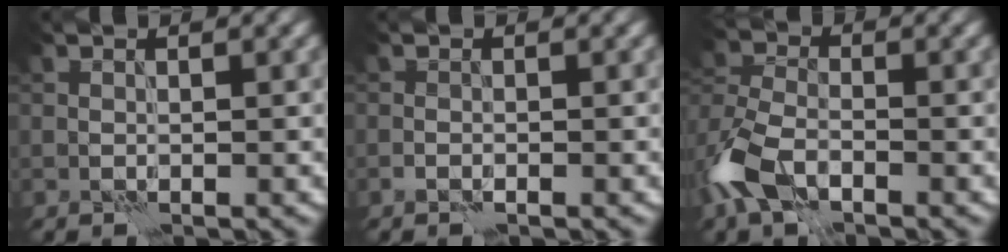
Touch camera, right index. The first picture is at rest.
{"total": 0.6, "force": [-0.4, 0.2, 0.4], "torque": [-0.007, 0.002, -0.009]}
{"total": 5.9, "force": [-3.2, 3.3, 3.7], "torque": [-0.087, 0.001, -0.078]}